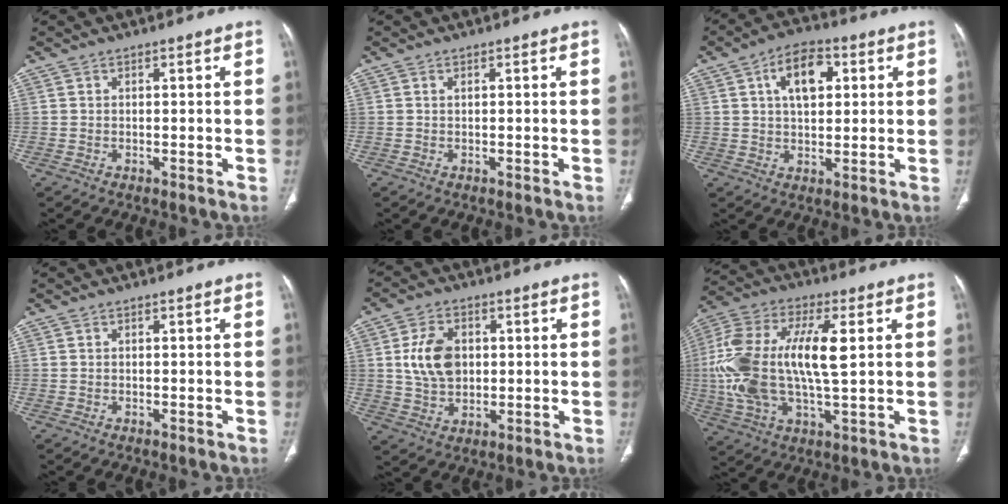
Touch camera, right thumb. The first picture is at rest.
{"total": 0.0}
{"total": 9.6, "force": [3.0, 5.5, 7.2], "torque": [-0.100, 0.006, 0.044]}
{"total": 0.0}
{"total": 9.4, "force": [1.4, 6.7, 6.5], "torque": [-0.103, -0.003, 0.030]}
{"total": 20.0, "force": [2.0, 8.4, 18.1], "torque": [-0.387, 0.013, 0.033]}